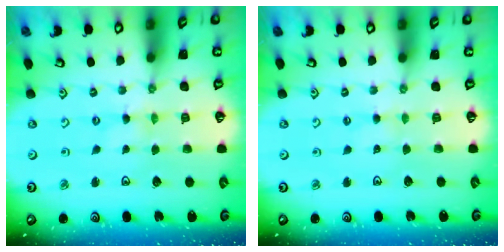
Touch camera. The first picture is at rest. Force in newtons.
{"total": 1.4, "press": 1.4, "slide": 0.2}